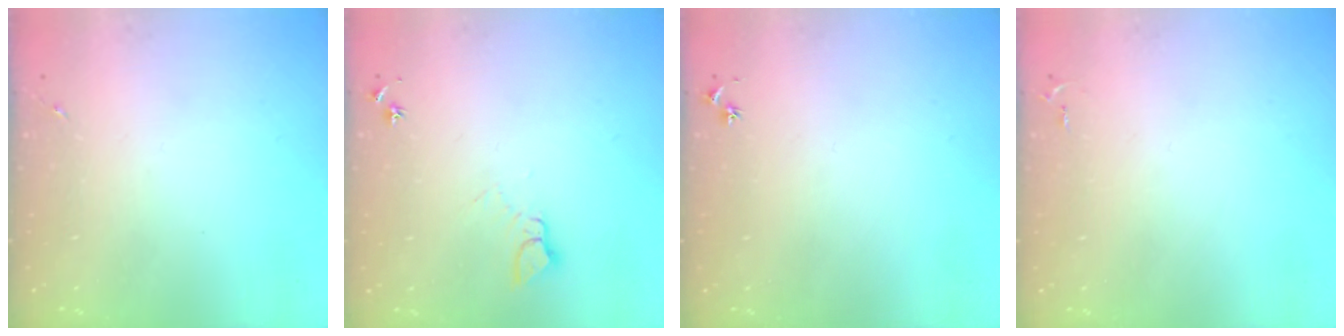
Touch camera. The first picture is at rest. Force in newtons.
{"total": 4.9, "press": 4.9, "slide": 0.5}
{"total": 2.5, "press": 2.5, "slide": 0.3}
{"total": 2.6, "press": 2.6, "slide": 0.4}